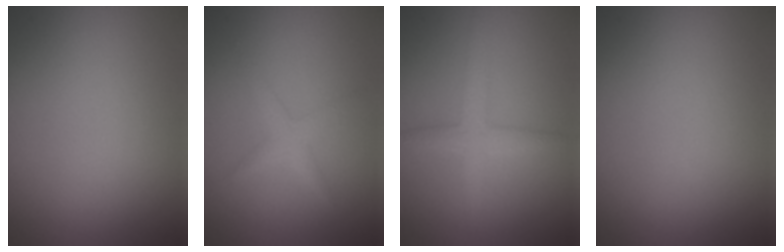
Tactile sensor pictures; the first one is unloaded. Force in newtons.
{"total": 1.6, "press": 1.6, "slide": 0.1}
{"total": 2.7, "press": 2.7, "slide": 0.0}
{"total": 0.0}